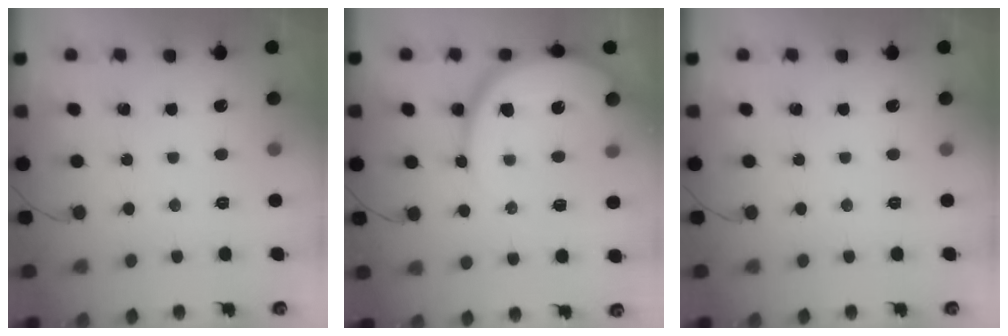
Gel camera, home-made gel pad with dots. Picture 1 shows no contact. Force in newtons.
{"total": 14.5, "press": 14.4, "slide": 1.6}
{"total": 0.0}